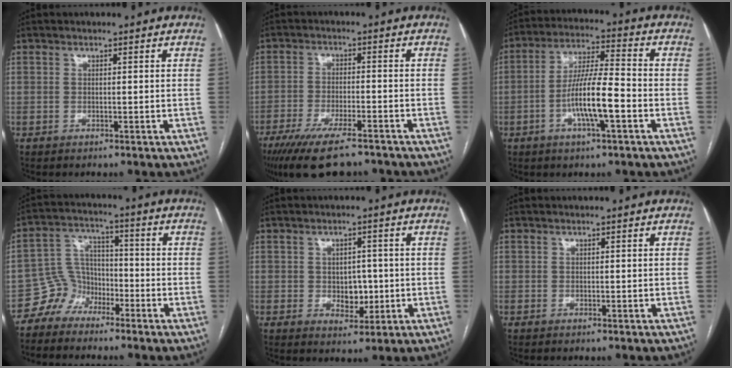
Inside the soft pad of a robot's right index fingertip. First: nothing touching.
{"total": 13.3, "force": [-10.3, 2.7, 8.0], "torque": [-0.142, -0.029, -0.166]}
{"total": 10.5, "force": [-3.3, 1.3, 9.9], "torque": [-0.187, 0.006, -0.061]}
{"total": 4.8, "force": [-3.3, 3.5, -0.1], "torque": [0.009, 0.014, -0.062]}
{"total": 4.3, "force": [-0.3, 3.1, 3.0], "torque": [-0.033, 0.006, 0.006]}
{"total": 0.0}